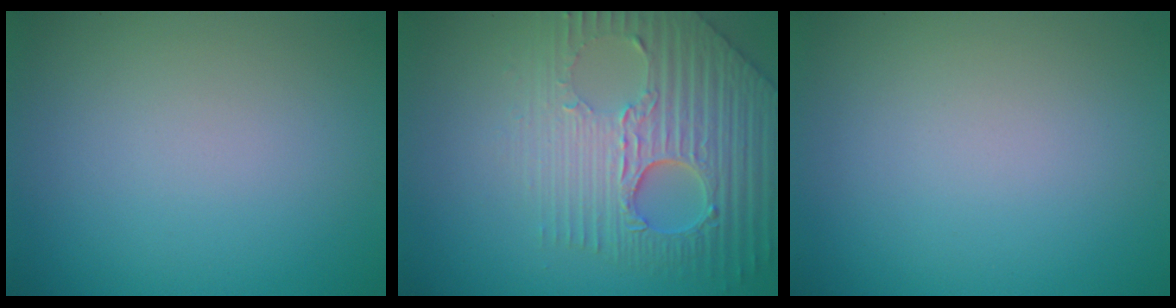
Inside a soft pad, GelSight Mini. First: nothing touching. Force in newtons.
{"total": 6.7, "press": 5.5, "slide": 4.0}
{"total": 0.0}